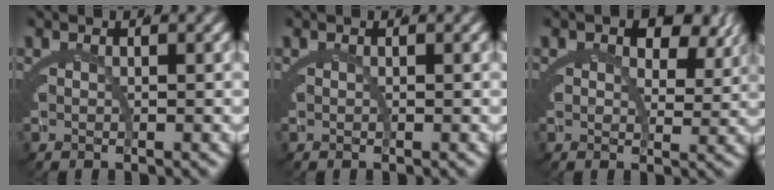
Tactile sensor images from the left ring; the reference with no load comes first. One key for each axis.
{"total": 0.0}
{"total": 4.2, "fx": 1.5, "fy": 3.0, "fz": 2.5, "tx": -0.037, "ty": -0.017, "tz": 0.022}